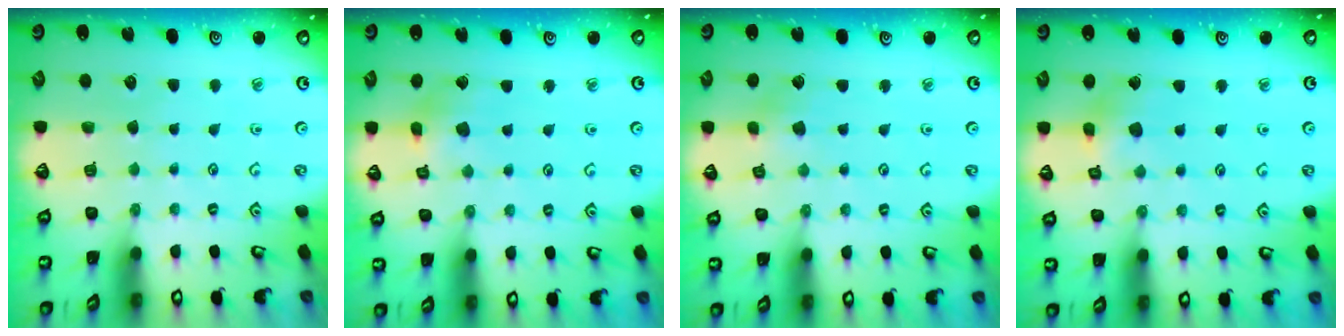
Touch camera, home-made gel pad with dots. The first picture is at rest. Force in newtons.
{"total": 5.6, "press": 5.6, "slide": 0.6}
{"total": 2.4, "press": 2.3, "slide": 0.6}
{"total": 6.7, "press": 6.7, "slide": 0.7}